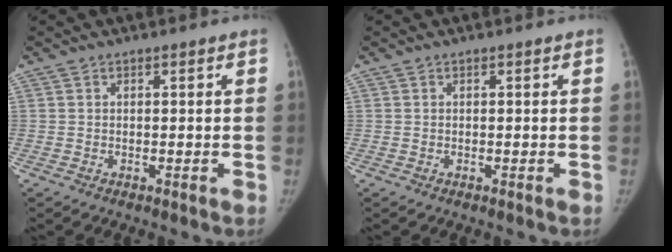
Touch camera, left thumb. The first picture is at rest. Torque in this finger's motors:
{"motor_torque": [-0.10, 0.20, -0.36, 0.10, -0.03]}